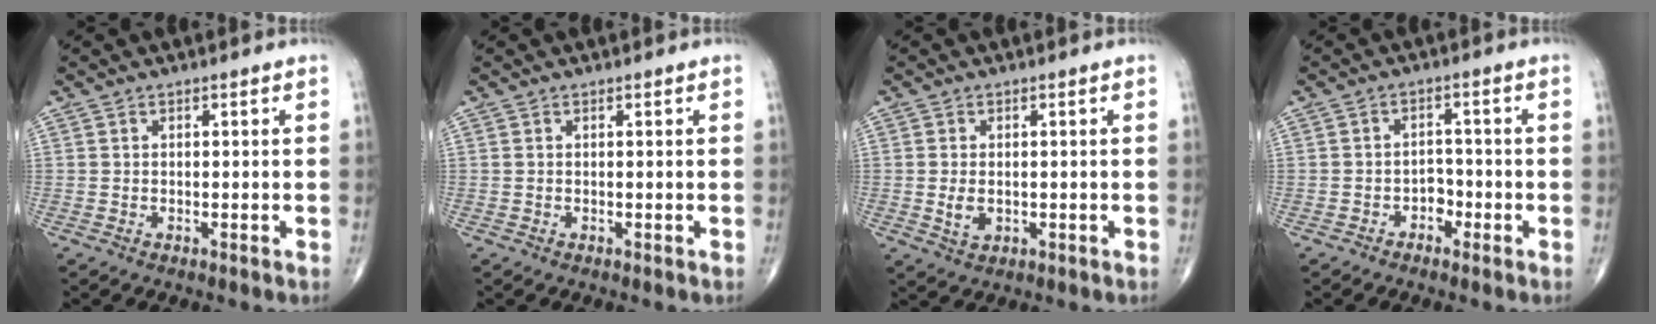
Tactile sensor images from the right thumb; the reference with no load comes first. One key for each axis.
{"total": 0.0}
{"total": 3.1, "fx": -0.3, "fy": 2.1, "fz": 2.3, "tx": -0.038, "ty": -0.002, "tz": 0.001}
{"total": 3.0, "fx": -1.6, "fy": 2.2, "fz": 1.1, "tx": 0.008, "ty": 0.019, "tz": -0.029}